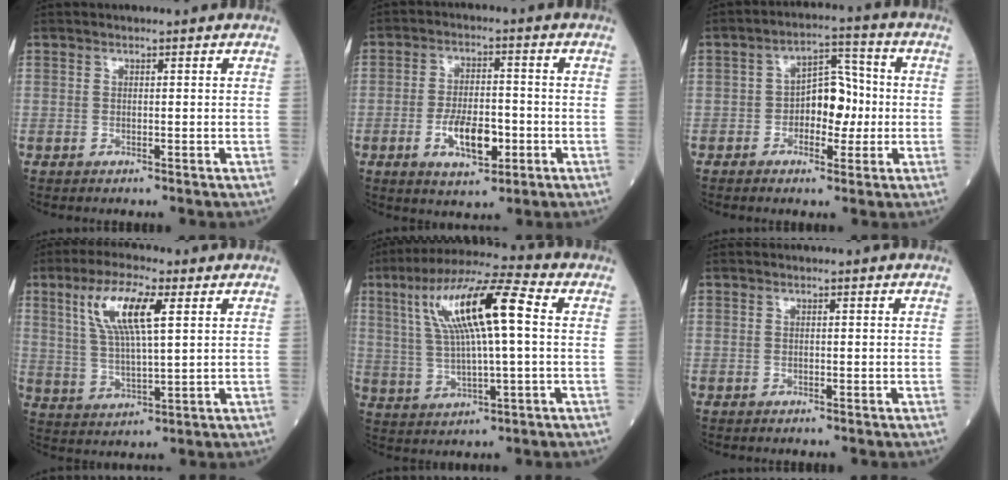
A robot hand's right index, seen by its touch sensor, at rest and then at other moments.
{"total": 8.6, "force": [-2.9, 3.7, 7.3], "torque": [-0.140, 0.002, -0.043]}
{"total": 8.2, "force": [-1.2, 4.5, 6.8], "torque": [-0.121, 0.029, -0.018]}
{"total": 10.8, "force": [4.1, 2.6, 9.7], "torque": [-0.203, 0.012, 0.082]}
{"total": 15.6, "force": [3.3, 2.7, 15.0], "torque": [-0.291, 0.034, 0.060]}
{"total": 0.0}